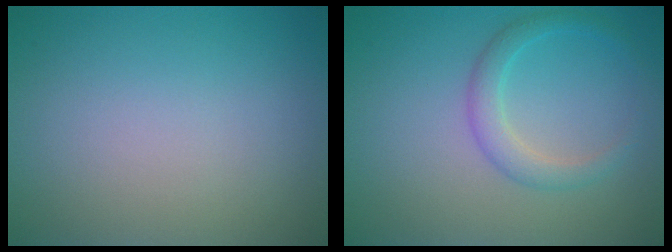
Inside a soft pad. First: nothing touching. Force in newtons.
{"total": 2.3, "press": 2.3, "slide": 0.2}